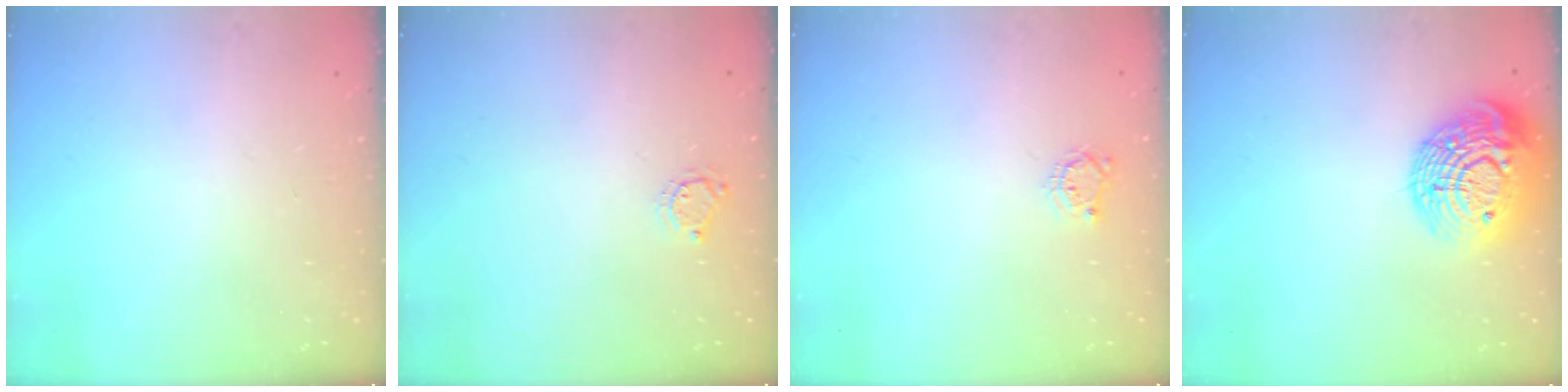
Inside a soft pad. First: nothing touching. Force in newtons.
{"total": 4.1, "press": 4.1, "slide": 0.4}
{"total": 3.7, "press": 3.7, "slide": 0.5}
{"total": 20.4, "press": 20.4, "slide": 1.1}